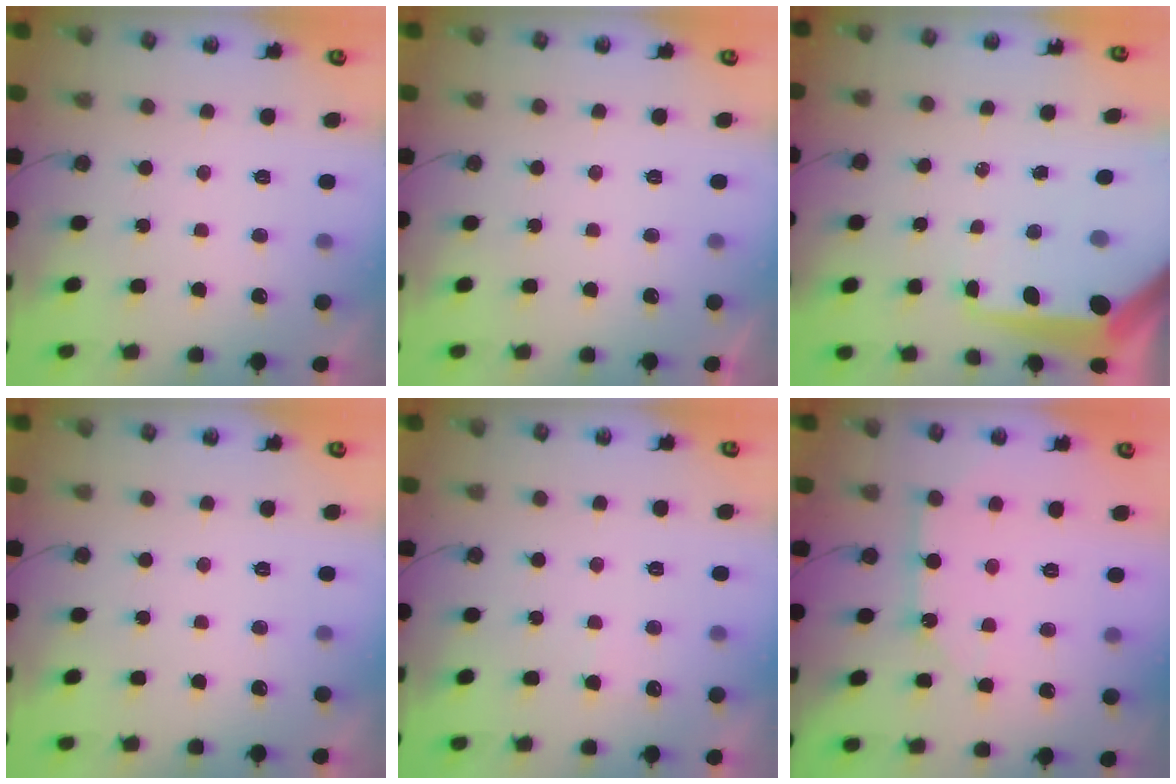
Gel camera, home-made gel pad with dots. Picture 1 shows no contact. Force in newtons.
{"total": 0.0}
{"total": 14.8, "press": 14.7, "slide": 1.6}
{"total": 0.0}
{"total": 3.5, "press": 3.5, "slide": 0.6}
{"total": 9.2, "press": 9.2, "slide": 0.7}